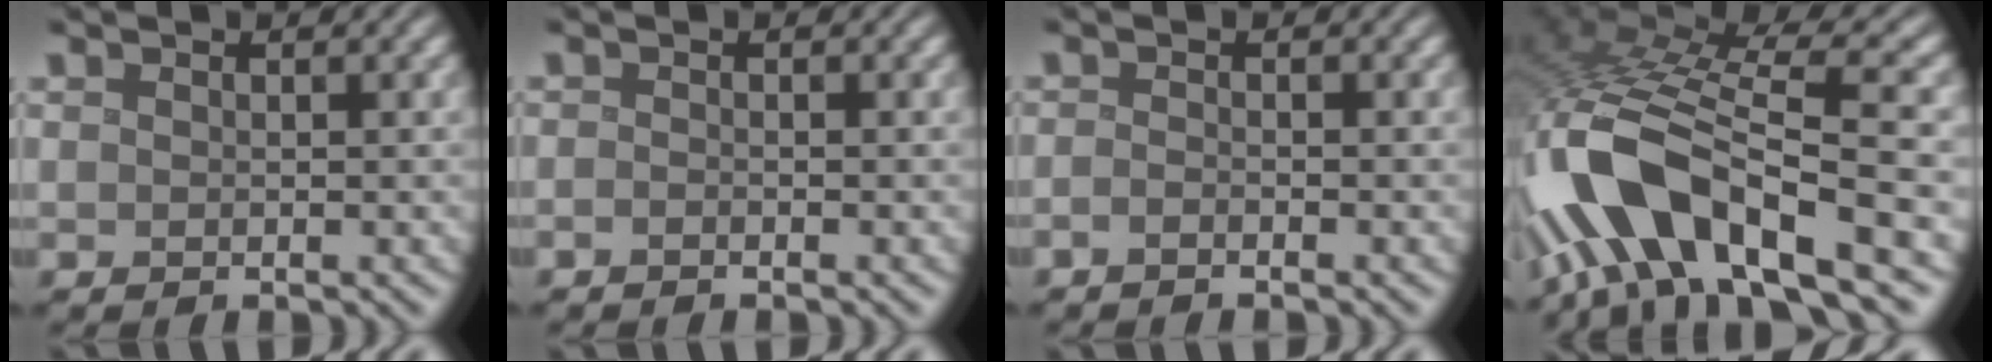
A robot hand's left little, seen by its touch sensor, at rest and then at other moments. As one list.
[{"total": 0.6, "force": [-0.6, -0.1, 0.1], "torque": [0.000, -0.001, -0.014]}, {"total": 0.9, "force": [-0.9, -0.1, 0.2], "torque": [-0.005, 0.002, -0.018]}, {"total": 12.1, "force": [-5.2, 3.7, 10.2], "torque": [-0.198, 0.018, -0.097]}]